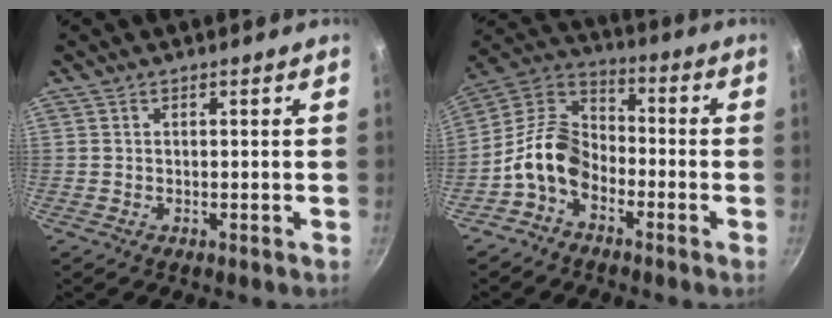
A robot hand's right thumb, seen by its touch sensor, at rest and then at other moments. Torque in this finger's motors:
{"motor_torque": [1.69, 1.49, 1.16, -0.98, 0.10]}